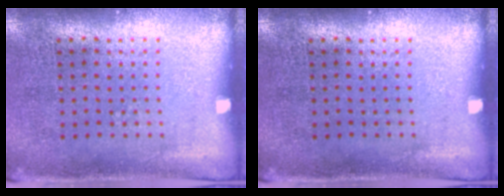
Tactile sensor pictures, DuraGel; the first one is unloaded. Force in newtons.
{"total": 0.0}